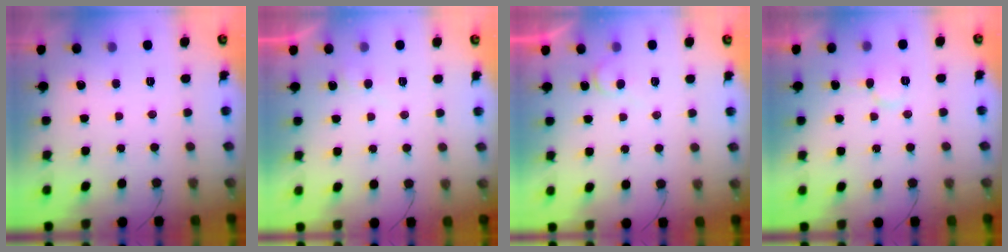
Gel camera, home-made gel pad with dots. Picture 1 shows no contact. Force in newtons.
{"total": 4.6, "press": 4.6, "slide": 0.5}
{"total": 4.6, "press": 4.5, "slide": 0.5}
{"total": 5.8, "press": 5.7, "slide": 0.6}